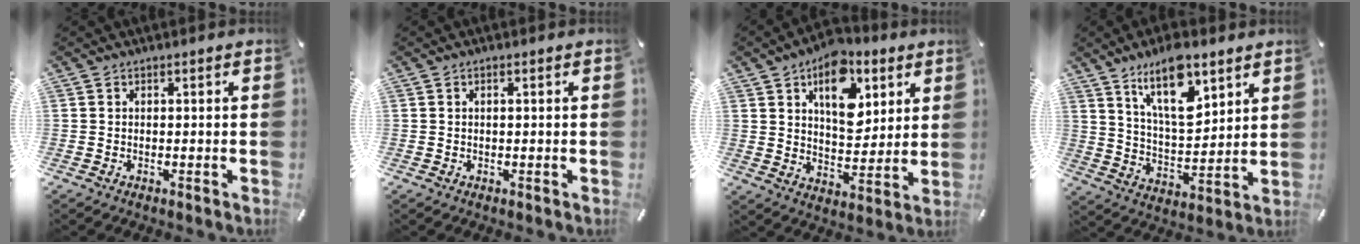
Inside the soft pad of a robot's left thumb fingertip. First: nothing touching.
{"total": 0.6, "force": [0.1, 0.0, 0.6], "torque": [-0.012, 0.001, 0.002]}
{"total": 14.6, "force": [7.0, 9.1, 9.0], "torque": [-0.124, -0.026, 0.123]}
{"total": 15.4, "force": [9.2, 6.9, 10.2], "torque": [-0.177, -0.036, 0.157]}